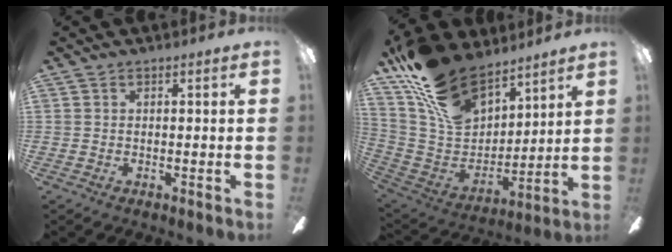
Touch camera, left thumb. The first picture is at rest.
{"total": 22.0, "force": [15.4, 11.4, 10.9], "torque": [-0.210, -0.085, 0.287]}